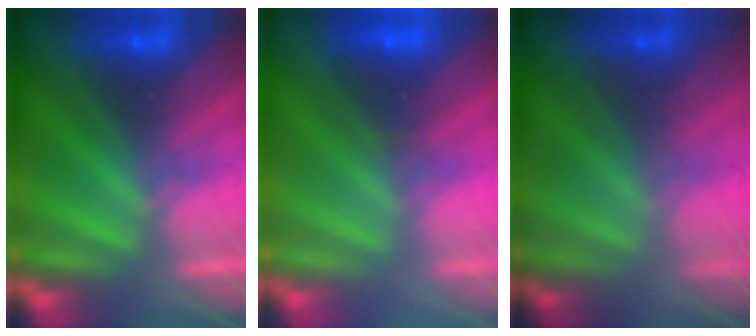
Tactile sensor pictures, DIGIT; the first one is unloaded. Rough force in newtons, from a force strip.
{"total": 2.0}
{"total": 1.7}